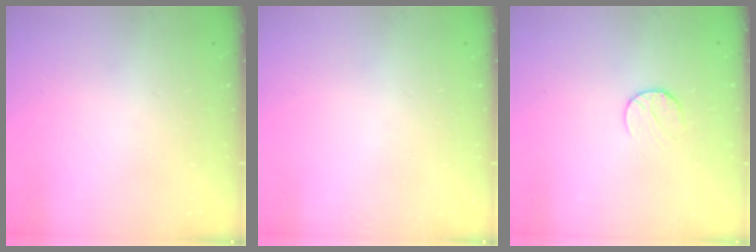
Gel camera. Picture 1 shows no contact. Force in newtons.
{"total": 0.0}
{"total": 5.9, "press": 5.8, "slide": 0.6}